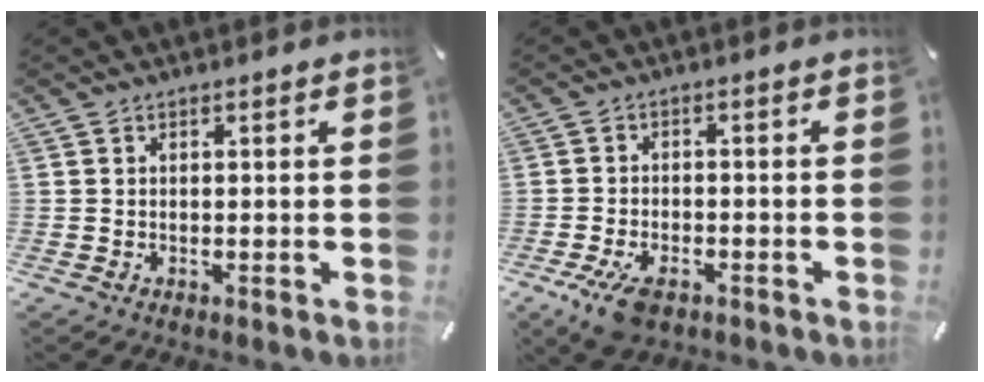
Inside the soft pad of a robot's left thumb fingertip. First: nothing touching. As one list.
[{"total": 6.5, "force": [-3.6, 3.4, 4.2], "torque": [-0.095, 0.009, -0.066]}]